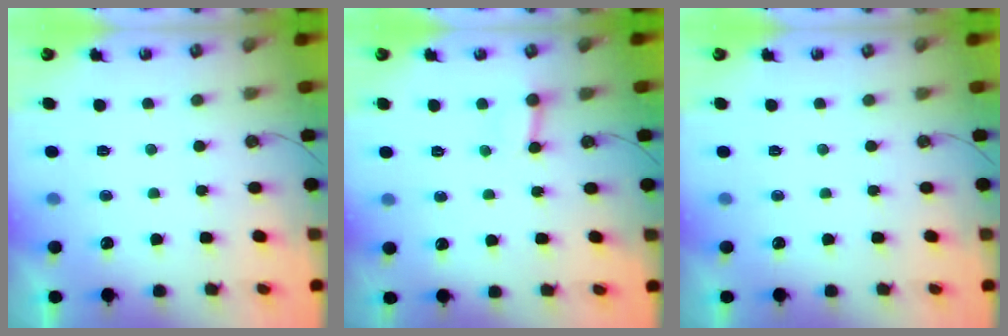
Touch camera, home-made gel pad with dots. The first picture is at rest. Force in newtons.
{"total": 3.4, "press": 3.4, "slide": 0.3}
{"total": 0.0}